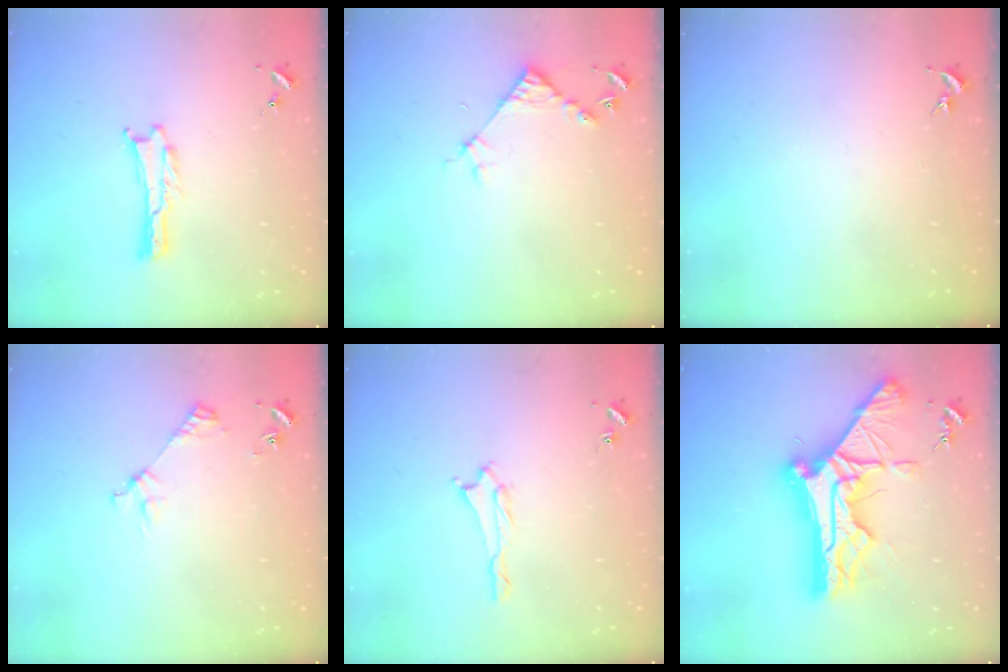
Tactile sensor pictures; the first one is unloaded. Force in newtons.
{"total": 4.5, "press": 4.5, "slide": 0.4}
{"total": 0.0}
{"total": 3.1, "press": 3.1, "slide": 0.3}
{"total": 1.3, "press": 1.3, "slide": 0.1}
{"total": 14.5, "press": 14.5, "slide": 1.5}